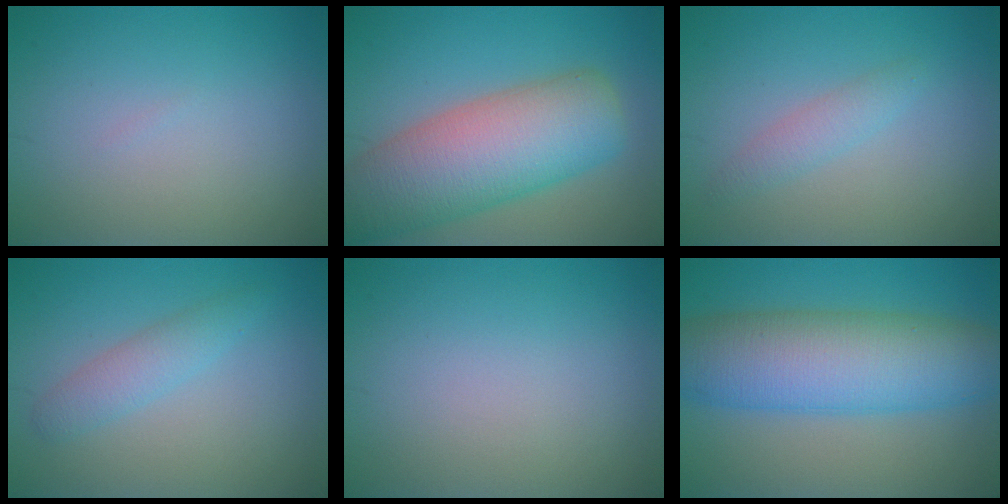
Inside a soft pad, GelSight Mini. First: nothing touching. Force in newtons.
{"total": 10.6, "press": 10.6, "slide": 0.6}
{"total": 1.7, "press": 1.7, "slide": 0.1}
{"total": 2.3, "press": 2.3, "slide": 0.0}
{"total": 0.0}
{"total": 10.4, "press": 10.4, "slide": 0.4}